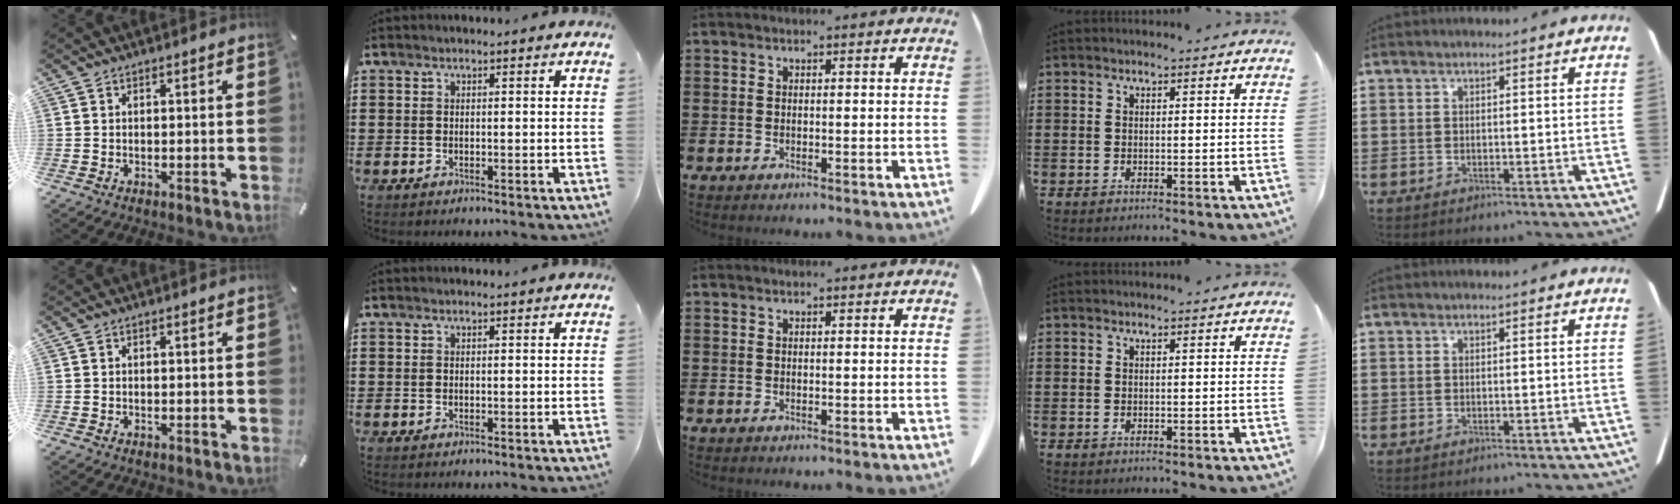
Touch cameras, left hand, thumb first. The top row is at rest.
{}